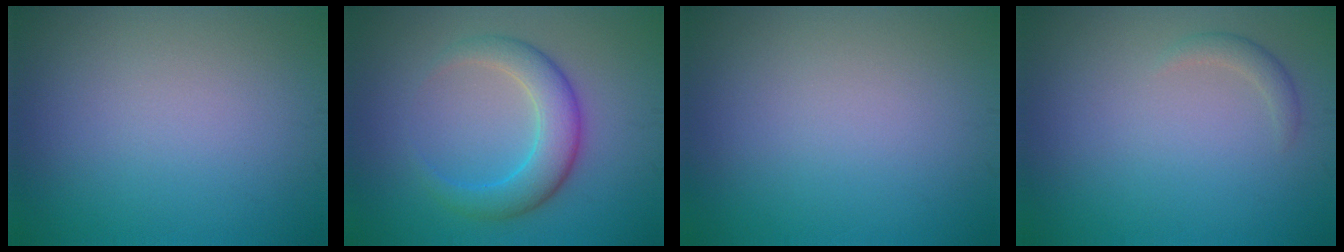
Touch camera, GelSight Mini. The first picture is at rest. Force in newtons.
{"total": 4.6, "press": 4.6, "slide": 0.1}
{"total": 0.0}
{"total": 1.2, "press": 1.2, "slide": 0.1}